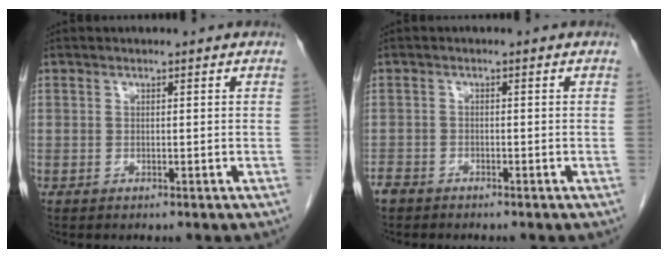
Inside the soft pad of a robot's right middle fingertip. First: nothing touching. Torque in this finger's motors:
{"motor_torque": [0.11, 0.13, 0.00, 0.01]}